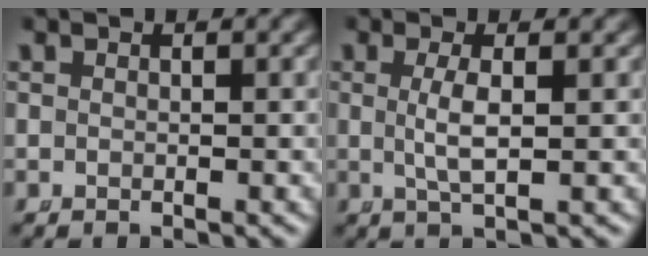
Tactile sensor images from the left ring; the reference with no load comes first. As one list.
[{"total": 2.5, "force": [0.0, -0.1, 2.5], "torque": [-0.058, -0.011, 0.011]}]